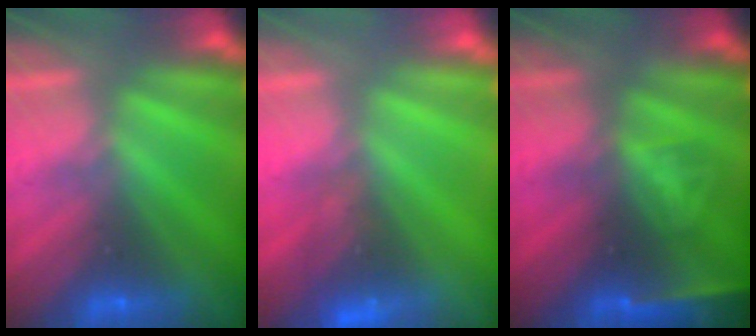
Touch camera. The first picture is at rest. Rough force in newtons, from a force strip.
{"total": 2.6}
{"total": 6.6}